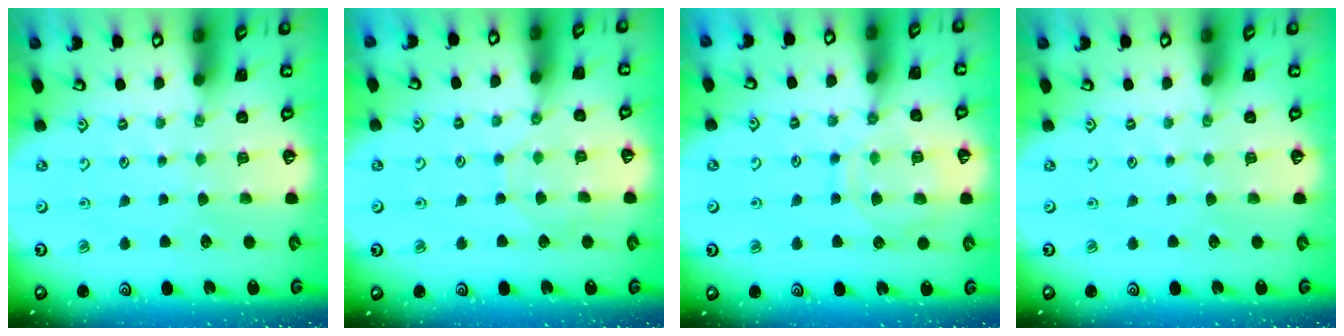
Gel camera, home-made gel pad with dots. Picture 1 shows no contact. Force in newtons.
{"total": 4.6, "press": 4.6, "slide": 0.5}
{"total": 12.2, "press": 12.1, "slide": 1.1}
{"total": 0.0}